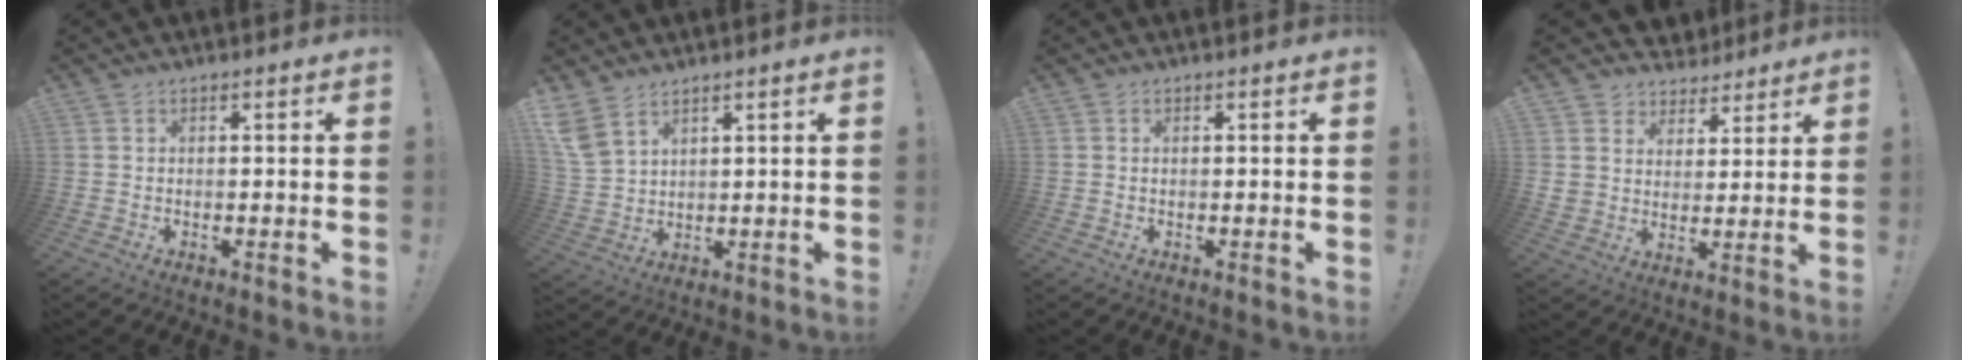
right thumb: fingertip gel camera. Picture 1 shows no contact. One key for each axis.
{"total": 7.1, "fx": 5.1, "fy": 3.4, "fz": 3.5, "tx": -0.085, "ty": -0.021, "tz": 0.104}
{"total": 0.0}
{"total": 6.5, "fx": 3.3, "fy": 5.6, "fz": 0.2, "tx": -0.006, "ty": -0.033, "tz": 0.072}